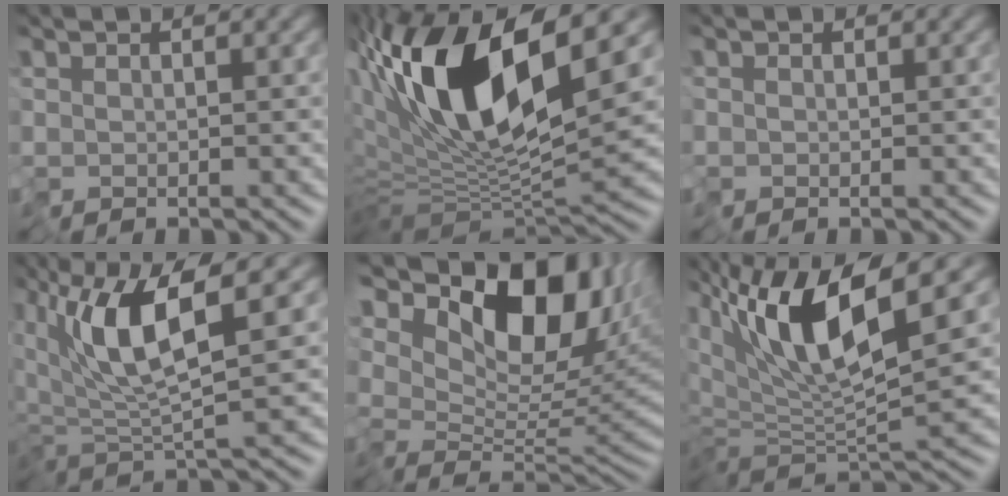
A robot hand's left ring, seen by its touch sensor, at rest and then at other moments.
{"total": 14.1, "force": [3.5, 4.2, 13.0], "torque": [-0.244, 0.010, 0.052]}
{"total": 0.0}
{"total": 6.7, "force": [2.4, 1.4, 6.1], "torque": [-0.132, -0.002, 0.042]}
{"total": 12.8, "force": [6.2, 6.4, 9.2], "torque": [-0.142, 0.016, 0.104]}
{"total": 10.6, "force": [3.4, 2.3, 9.8], "torque": [-0.190, 0.010, 0.060]}